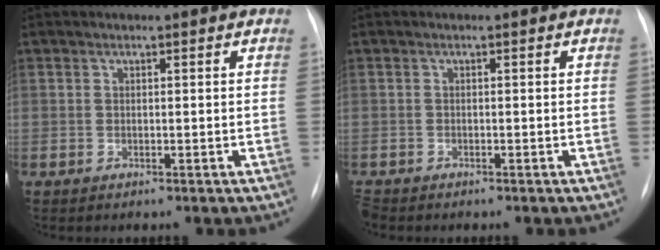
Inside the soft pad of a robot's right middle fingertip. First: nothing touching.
{"total": 1.3, "force": [-1.2, 0.4, 0.2], "torque": [-0.006, -0.004, -0.019]}